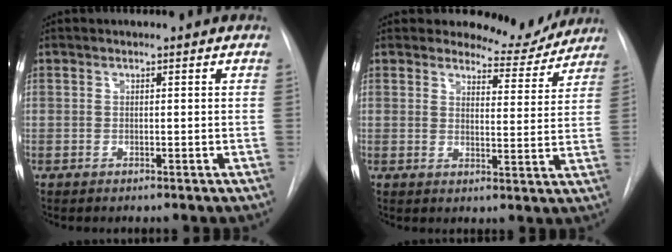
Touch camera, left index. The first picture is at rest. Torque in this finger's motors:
{"motor_torque": [0.81, -0.92, 0.09, -0.01]}